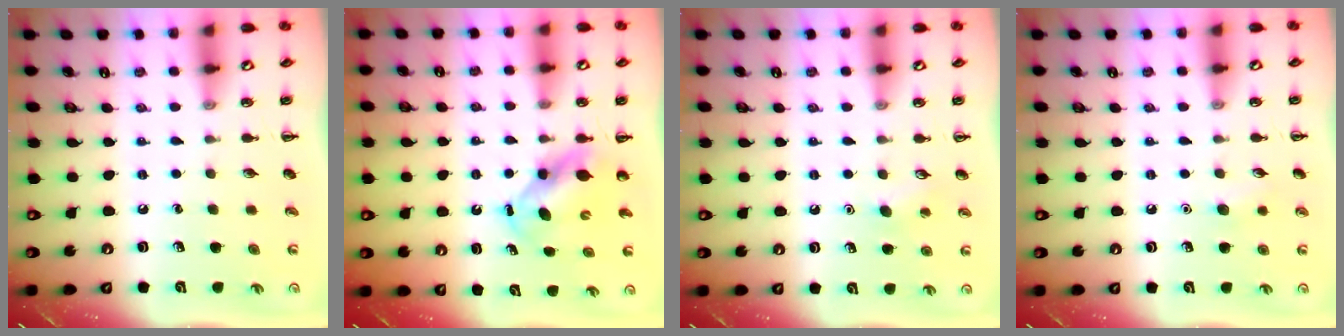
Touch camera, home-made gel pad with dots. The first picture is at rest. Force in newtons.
{"total": 6.5, "press": 6.5, "slide": 1.0}
{"total": 6.4, "press": 6.1, "slide": 1.9}
{"total": 5.2, "press": 5.0, "slide": 1.2}